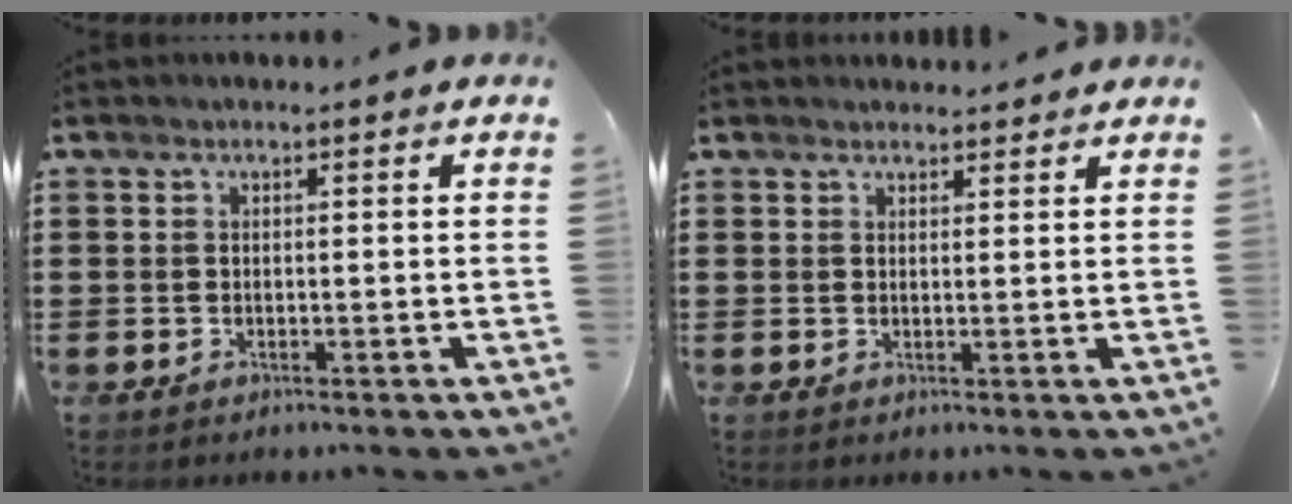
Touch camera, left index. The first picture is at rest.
{"total": 1.5, "force": [1.5, 0.4, 0.0], "torque": [-0.003, 0.002, 0.029]}